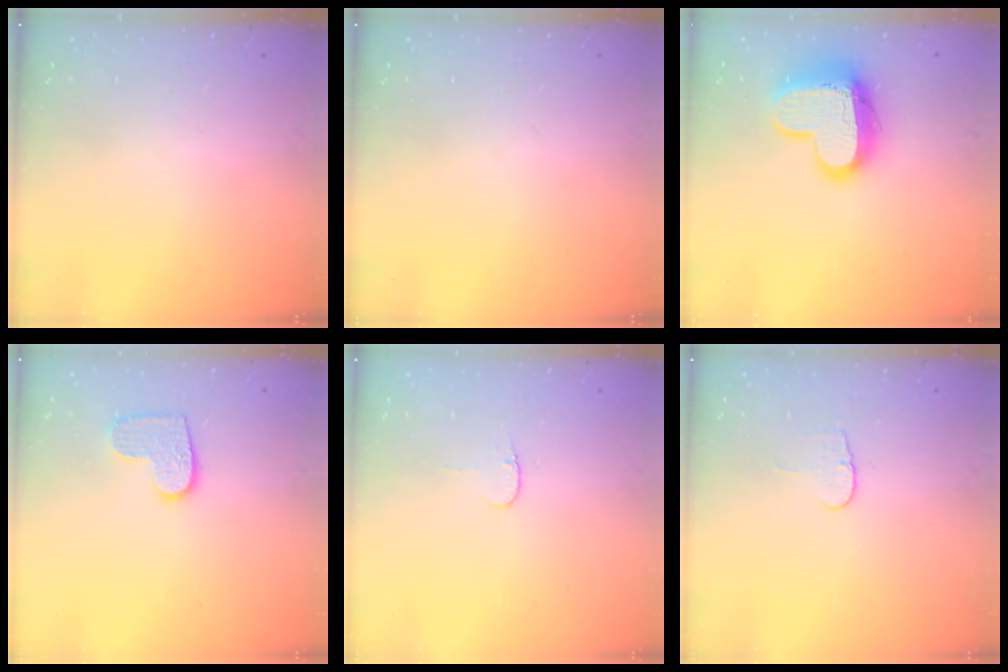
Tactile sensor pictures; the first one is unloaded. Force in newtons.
{"total": 0.0}
{"total": 16.2, "press": 16.1, "slide": 1.3}
{"total": 8.6, "press": 8.6, "slide": 0.3}
{"total": 3.4, "press": 3.4, "slide": 0.4}
{"total": 4.8, "press": 4.8, "slide": 0.4}